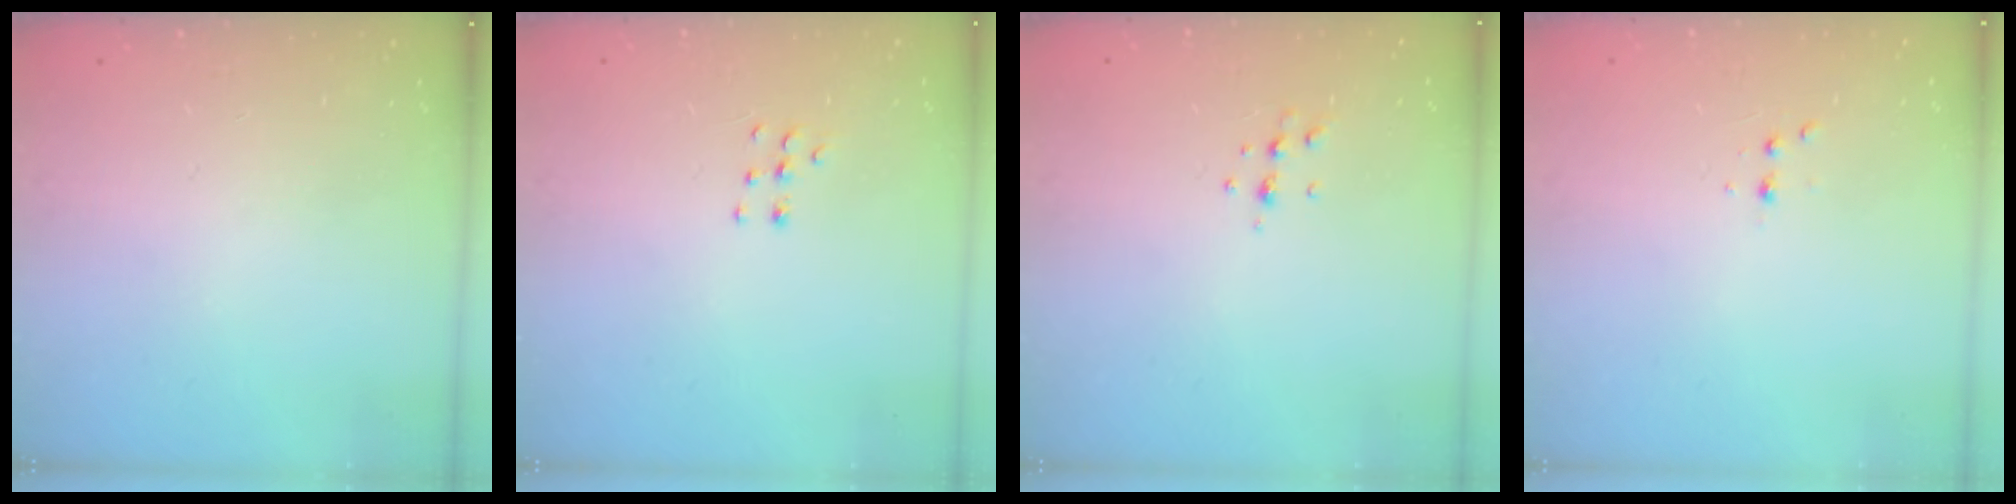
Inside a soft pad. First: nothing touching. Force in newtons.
{"total": 4.4, "press": 4.3, "slide": 0.9}
{"total": 5.3, "press": 5.2, "slide": 1.4}
{"total": 2.9, "press": 2.7, "slide": 1.0}